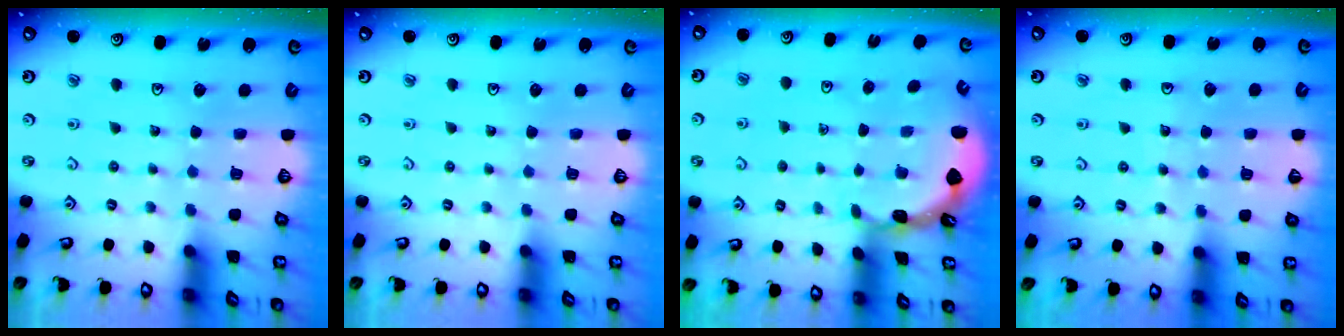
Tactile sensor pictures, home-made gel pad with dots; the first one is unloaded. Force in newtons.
{"total": 0.0}
{"total": 1.6, "press": 1.6, "slide": 0.2}
{"total": 3.2, "press": 3.0, "slide": 0.8}